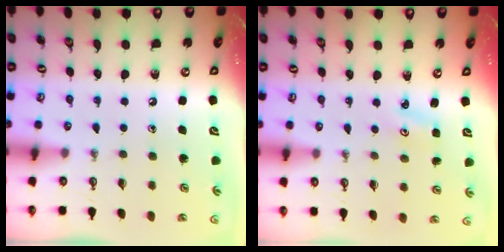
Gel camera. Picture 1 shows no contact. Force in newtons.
{"total": 2.6, "press": 2.6, "slide": 0.3}